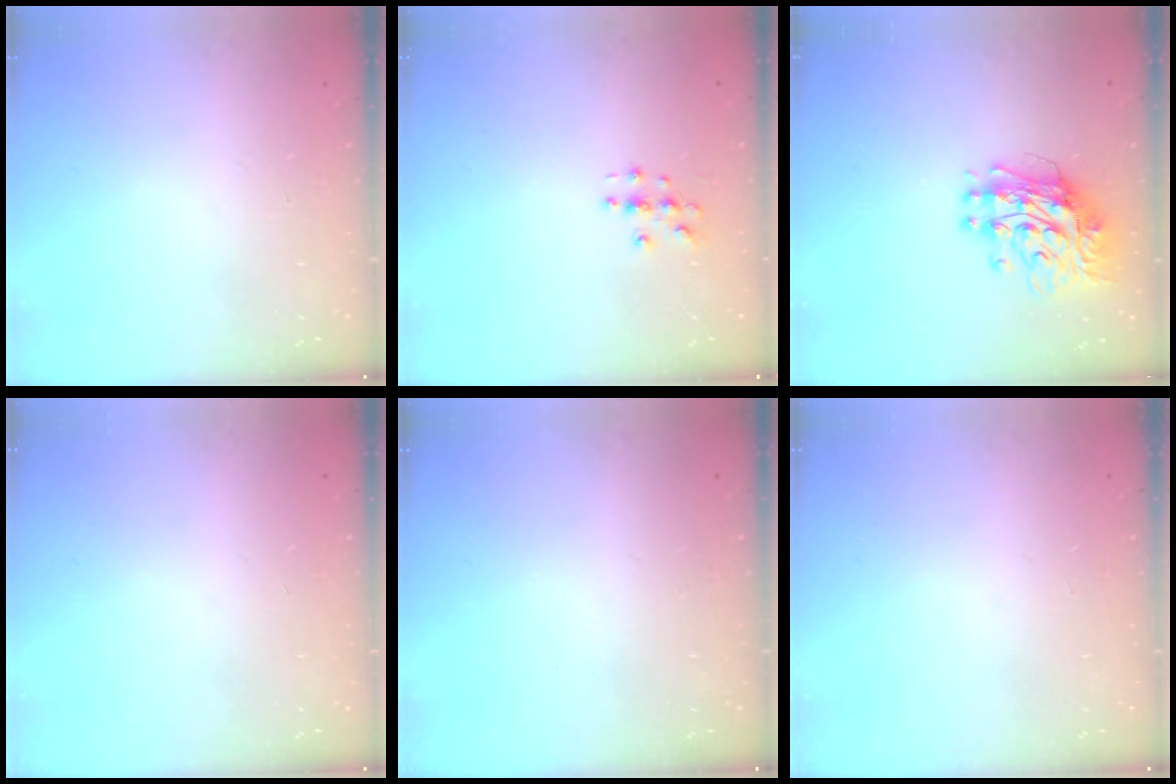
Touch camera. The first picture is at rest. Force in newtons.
{"total": 2.8, "press": 2.8, "slide": 0.3}
{"total": 12.2, "press": 12.2, "slide": 1.0}
{"total": 0.0}
{"total": 0.0}
{"total": 0.0}